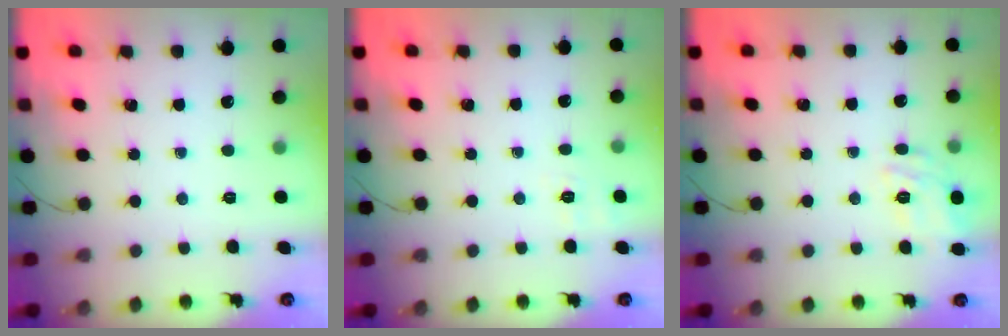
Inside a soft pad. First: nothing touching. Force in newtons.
{"total": 1.9, "press": 0.4, "slide": 1.9}
{"total": 7.6, "press": 7.6, "slide": 0.8}